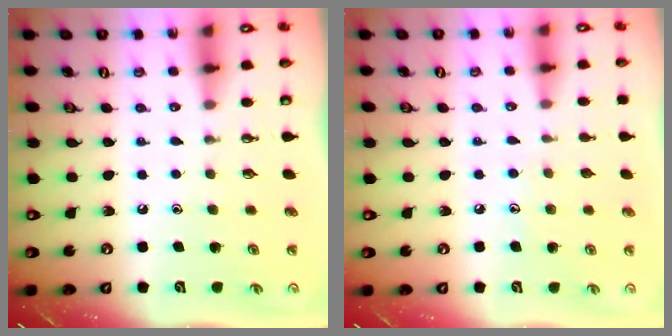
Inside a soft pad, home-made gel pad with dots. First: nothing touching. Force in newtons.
{"total": 5.1, "press": 5.0, "slide": 0.5}